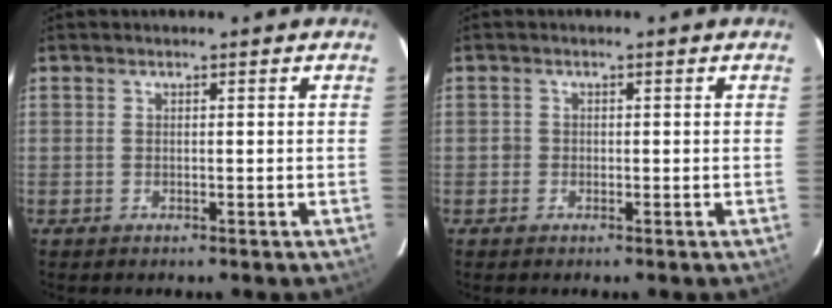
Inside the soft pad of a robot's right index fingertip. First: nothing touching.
{"total": 1.1, "force": [-0.4, 1.0, 0.1], "torque": [0.000, 0.002, -0.007]}